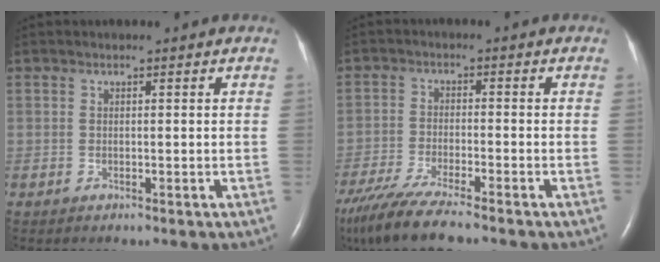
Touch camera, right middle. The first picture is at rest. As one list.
[{"total": 10.2, "force": [-8.5, 0.3, 5.6], "torque": [-0.103, -0.031, -0.147]}]